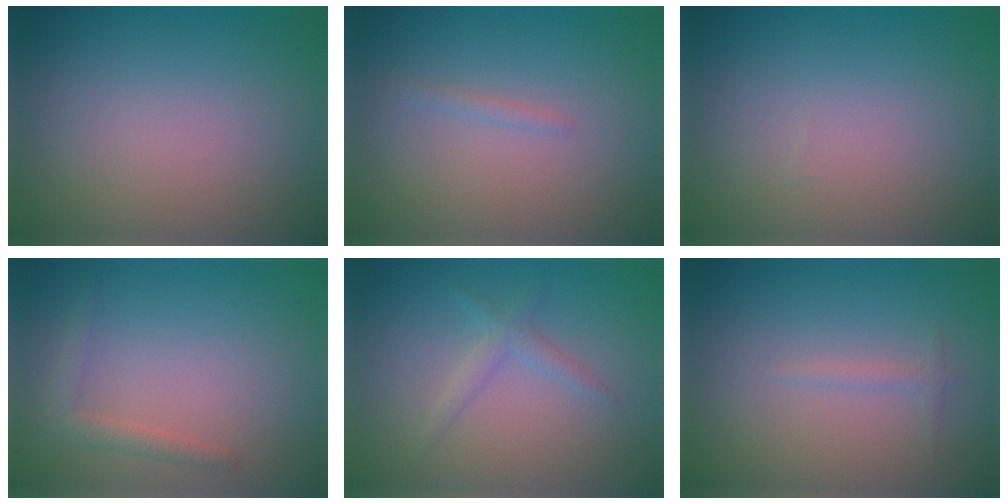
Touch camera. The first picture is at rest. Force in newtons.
{"total": 0.7, "press": 0.7, "slide": 0.1}
{"total": 0.0}
{"total": 1.8, "press": 1.8, "slide": 0.2}
{"total": 1.6, "press": 1.6, "slide": 0.1}
{"total": 0.7, "press": 0.7, "slide": 0.1}